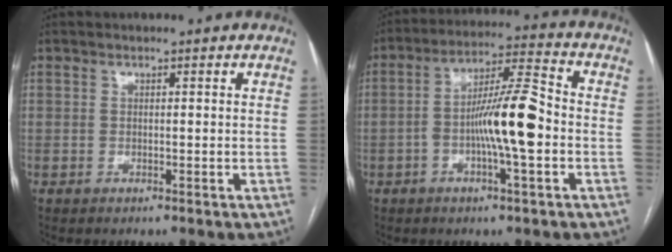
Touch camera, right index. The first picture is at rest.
{"total": 11.1, "force": [-2.3, 1.1, 10.8], "torque": [-0.191, 0.015, -0.044]}